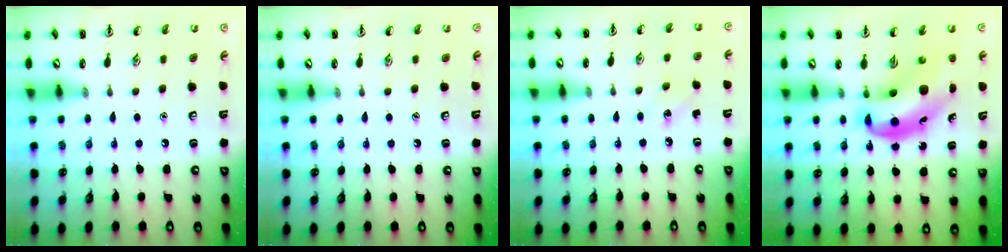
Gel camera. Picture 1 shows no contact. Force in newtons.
{"total": 0.0}
{"total": 1.9, "press": 1.7, "slide": 0.8}
{"total": 10.6, "press": 10.1, "slide": 3.1}